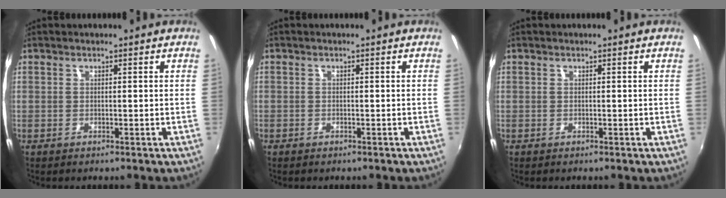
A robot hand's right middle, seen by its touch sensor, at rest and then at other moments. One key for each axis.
{"total": 0.8, "fx": -0.6, "fy": 0.5, "fz": 0.0, "tx": -0.004, "ty": 0.003, "tz": -0.010}
{"total": 0.0}